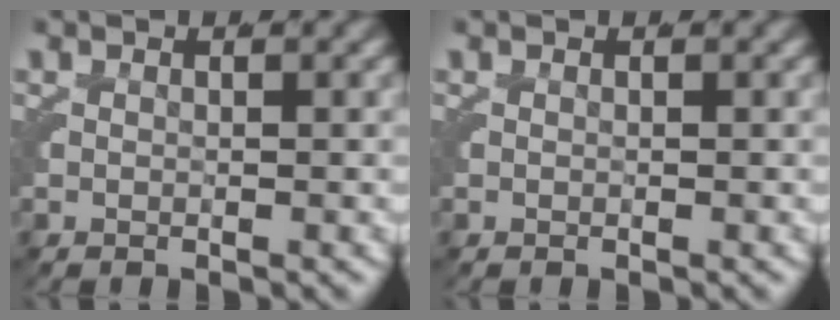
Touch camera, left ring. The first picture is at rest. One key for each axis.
{"total": 0.0}